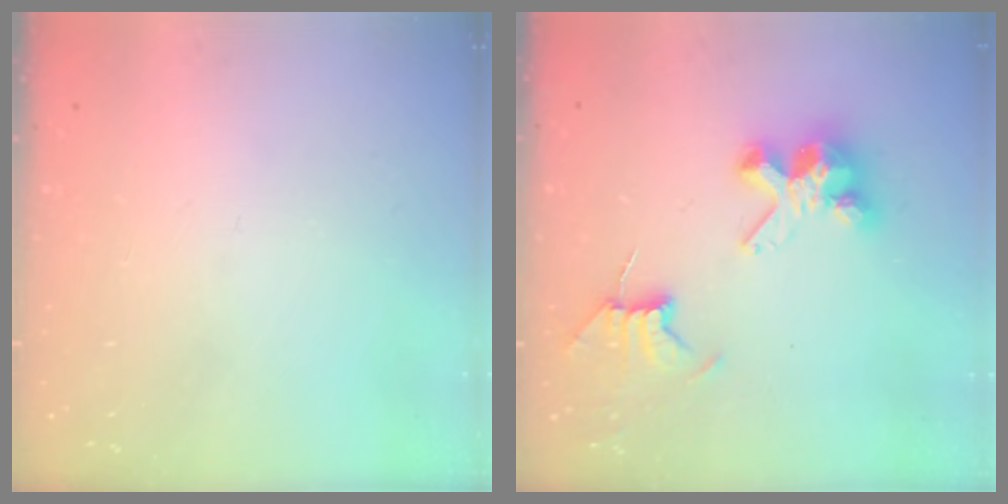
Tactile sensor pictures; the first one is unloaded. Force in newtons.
{"total": 8.7, "press": 8.6, "slide": 0.7}